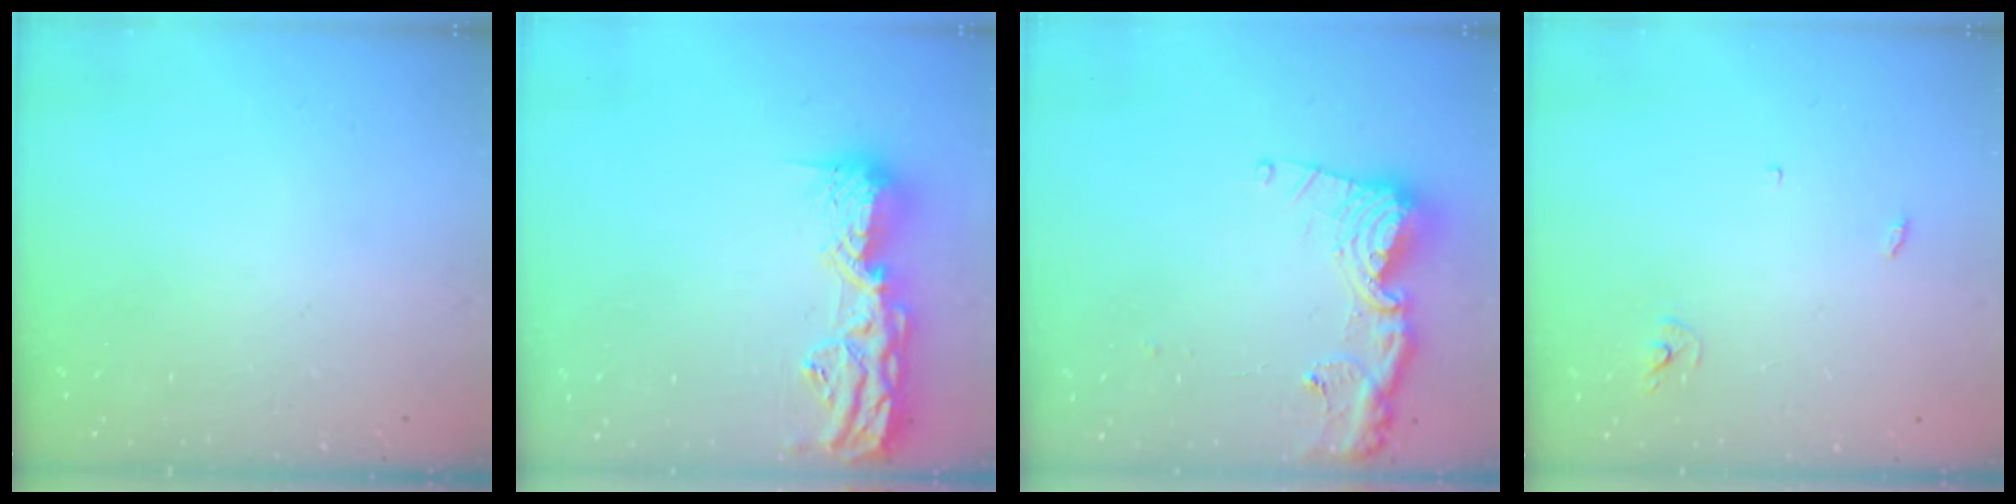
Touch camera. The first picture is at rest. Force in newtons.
{"total": 16.3, "press": 15.9, "slide": 3.5}
{"total": 14.4, "press": 14.3, "slide": 1.9}
{"total": 2.4, "press": 2.4, "slide": 0.2}